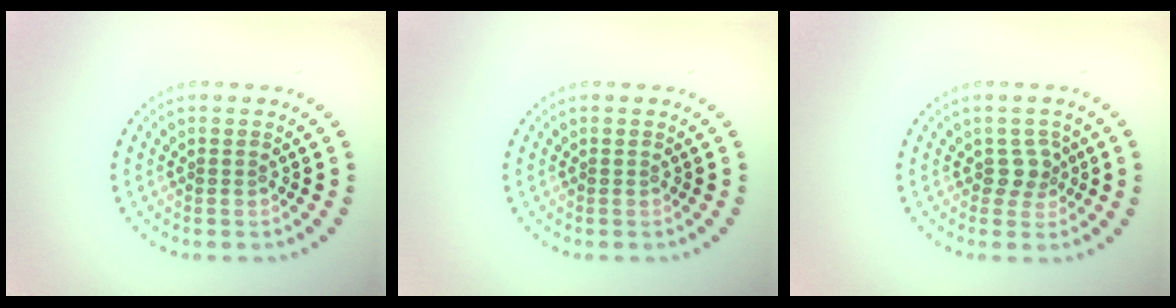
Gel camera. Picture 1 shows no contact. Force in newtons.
{"total": 0.0}
{"total": 1.7, "press": 1.4, "slide": 1.0}